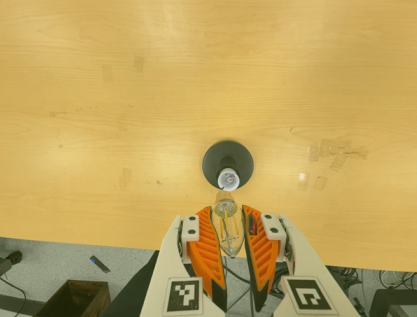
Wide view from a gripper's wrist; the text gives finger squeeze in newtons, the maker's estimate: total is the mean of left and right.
{"total": 21.6, "left": 26.9, "right": 16.2}